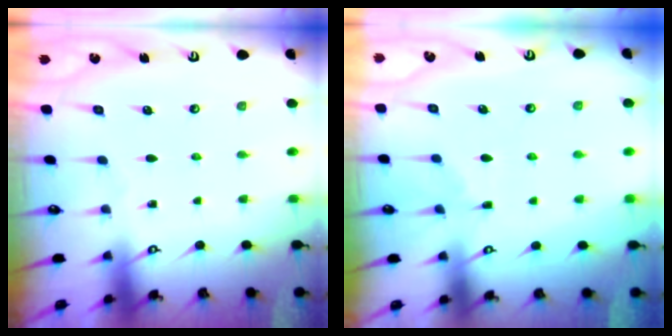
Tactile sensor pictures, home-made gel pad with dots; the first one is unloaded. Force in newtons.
{"total": 1.6, "press": 1.2, "slide": 1.2}